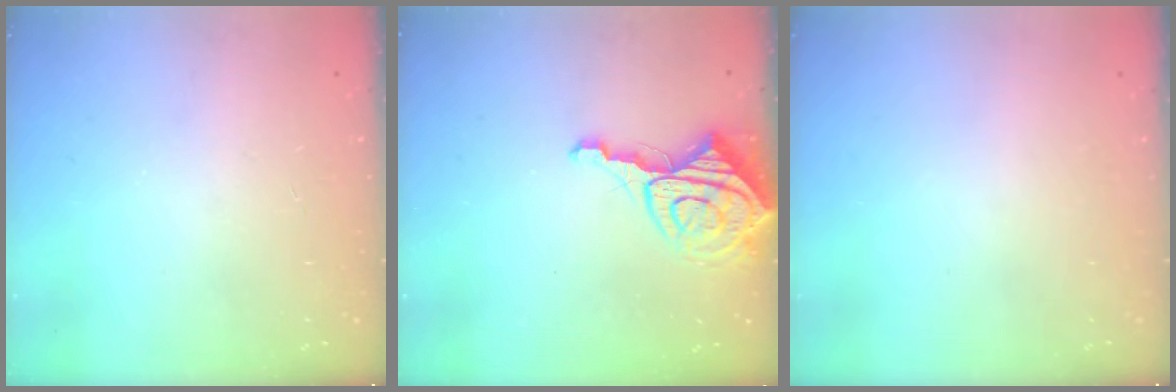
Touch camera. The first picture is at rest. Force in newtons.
{"total": 10.4, "press": 10.3, "slide": 1.1}
{"total": 0.0}